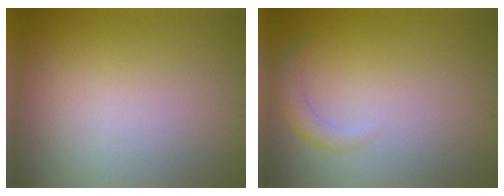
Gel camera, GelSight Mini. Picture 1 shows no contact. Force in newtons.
{"total": 1.5, "press": 1.5, "slide": 0.1}